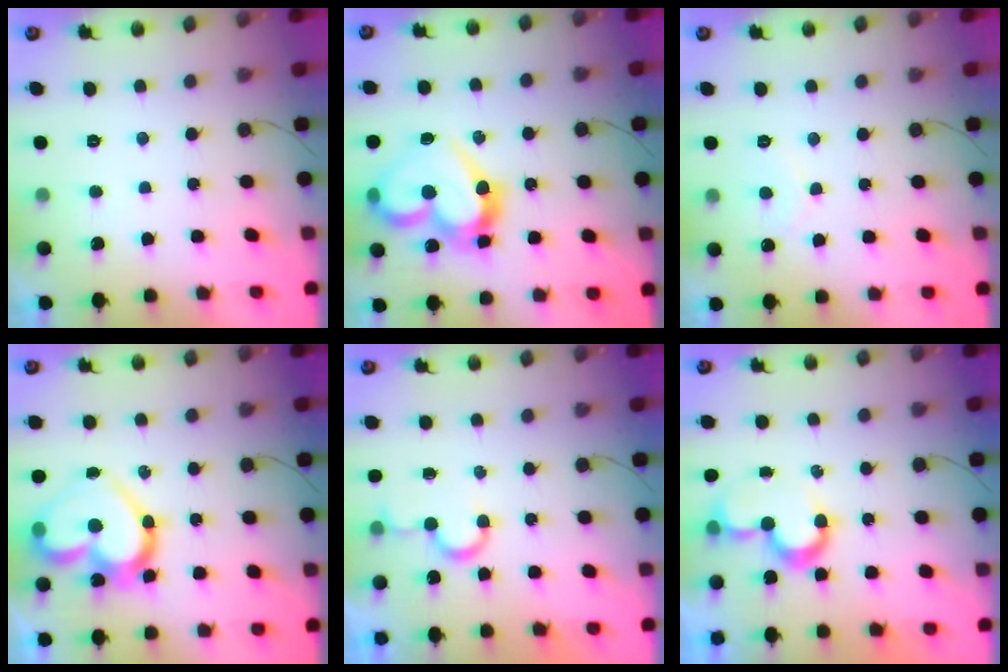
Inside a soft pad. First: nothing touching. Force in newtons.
{"total": 19.1, "press": 19.1, "slide": 1.8}
{"total": 5.1, "press": 5.1, "slide": 0.5}
{"total": 18.6, "press": 18.5, "slide": 2.0}
{"total": 4.6, "press": 4.0, "slide": 2.3}
{"total": 7.8, "press": 7.3, "slide": 2.8}